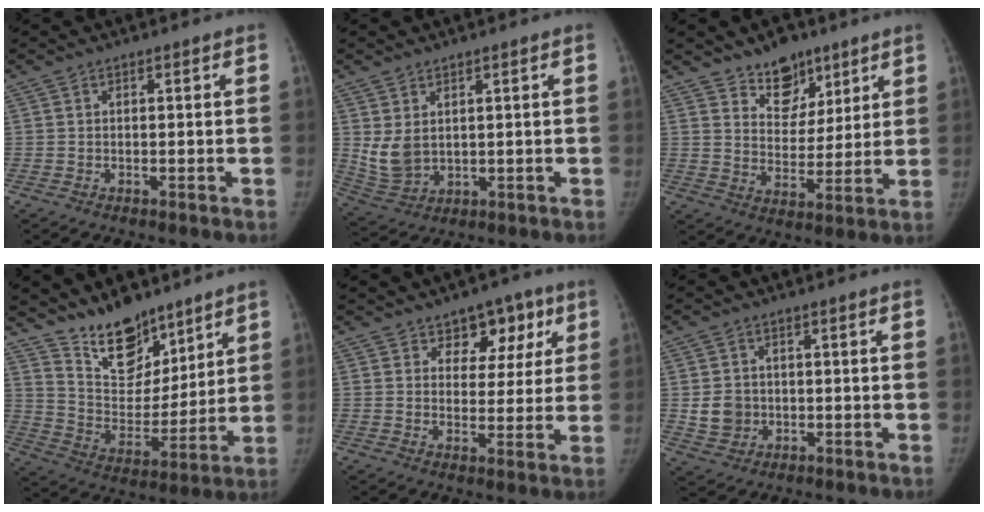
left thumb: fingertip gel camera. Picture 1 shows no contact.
{"total": 6.5, "force": [1.9, 4.5, 4.3], "torque": [-0.081, -0.016, 0.055]}
{"total": 9.8, "force": [7.0, 6.0, 3.3], "torque": [-0.015, -0.047, 0.120]}
{"total": 14.9, "force": [11.4, 7.3, 6.2], "torque": [-0.057, -0.084, 0.210]}
{"total": 8.3, "force": [4.5, 5.8, 4.0], "torque": [-0.005, -0.015, 0.061]}
{"total": 5.2, "force": [-0.1, 4.7, 2.3], "torque": [-0.022, 0.001, 0.005]}